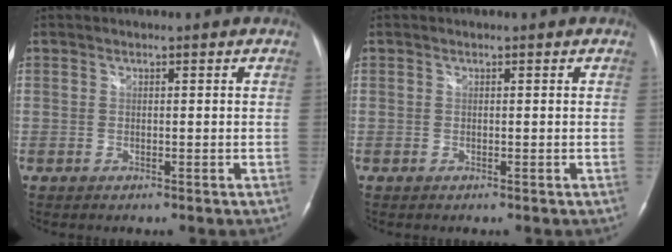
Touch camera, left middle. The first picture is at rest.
{"total": 0.0}